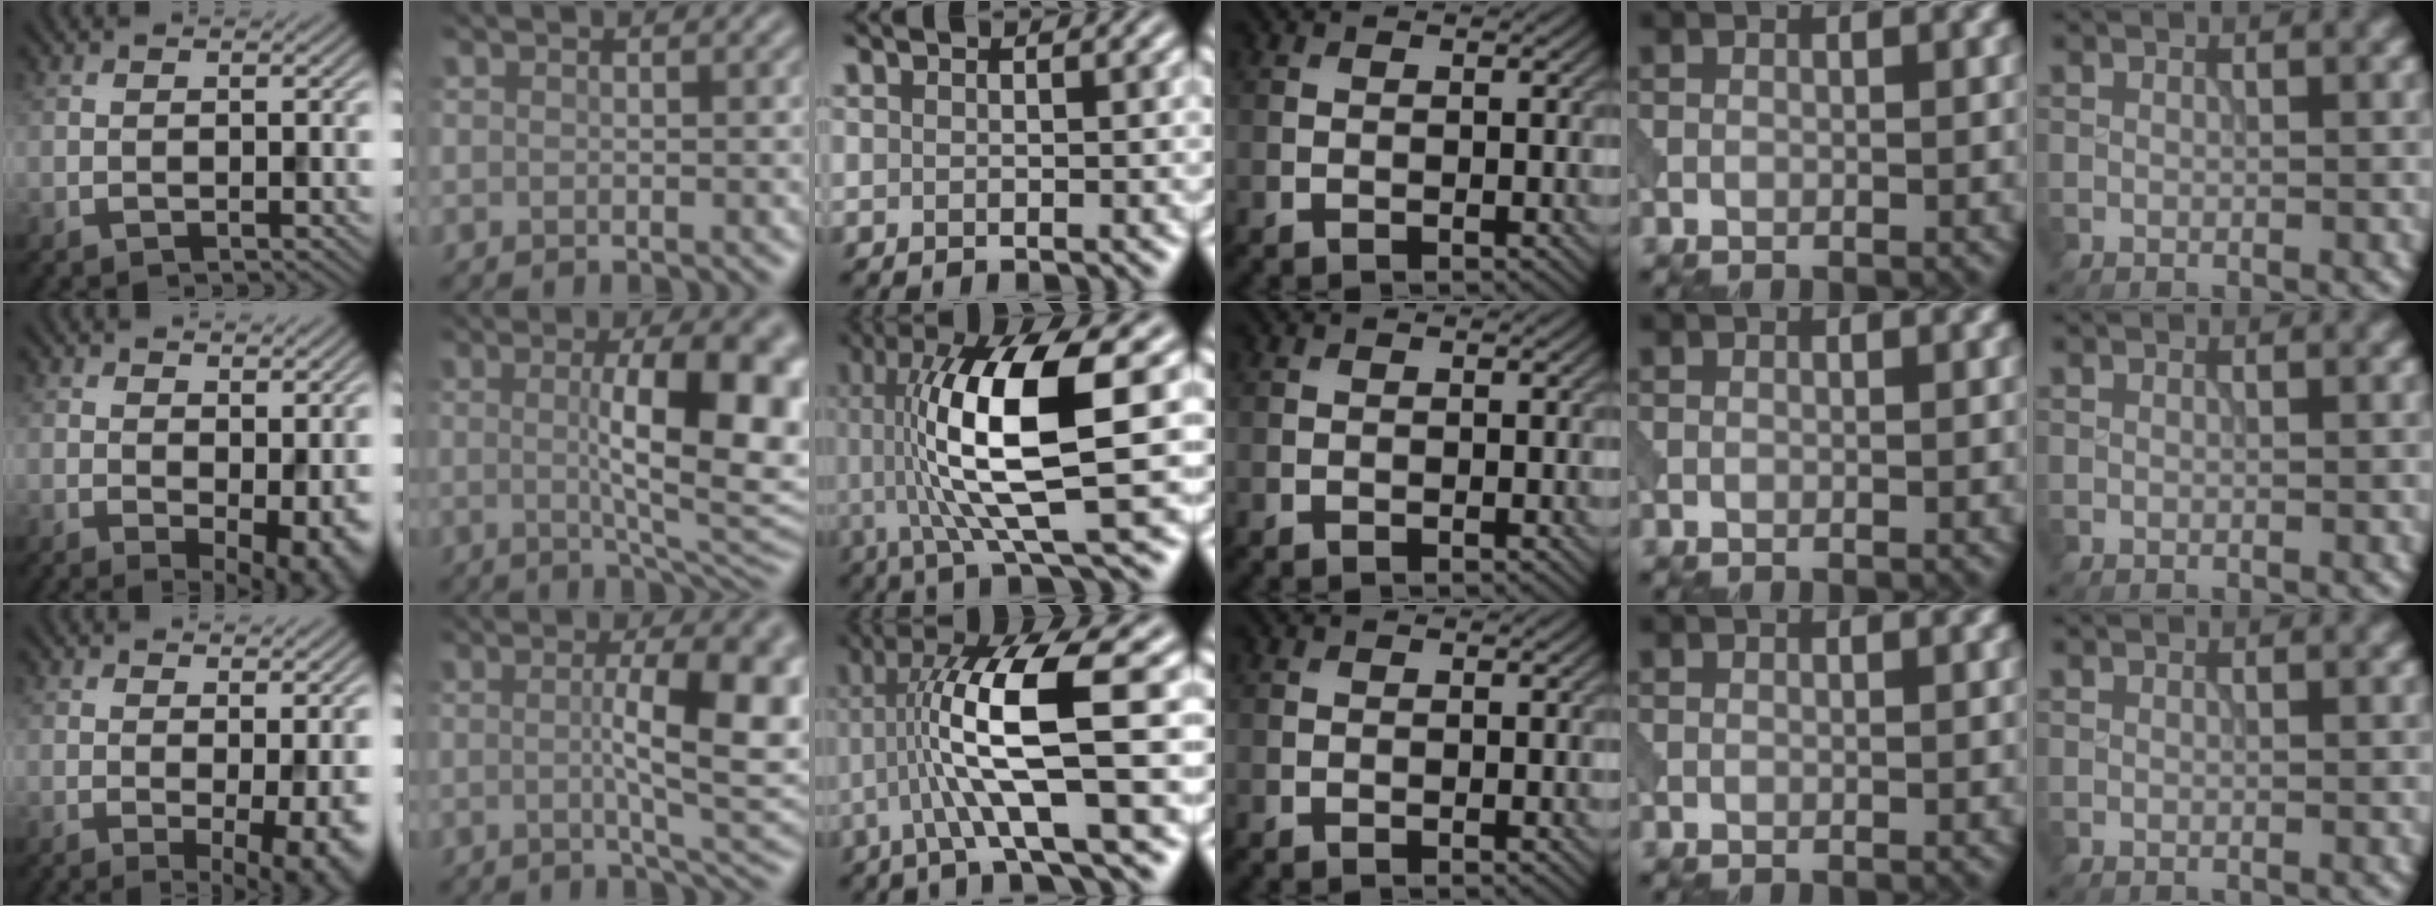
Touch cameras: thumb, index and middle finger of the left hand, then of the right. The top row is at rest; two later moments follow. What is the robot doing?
{"motion": "pour", "object": "beaker"}